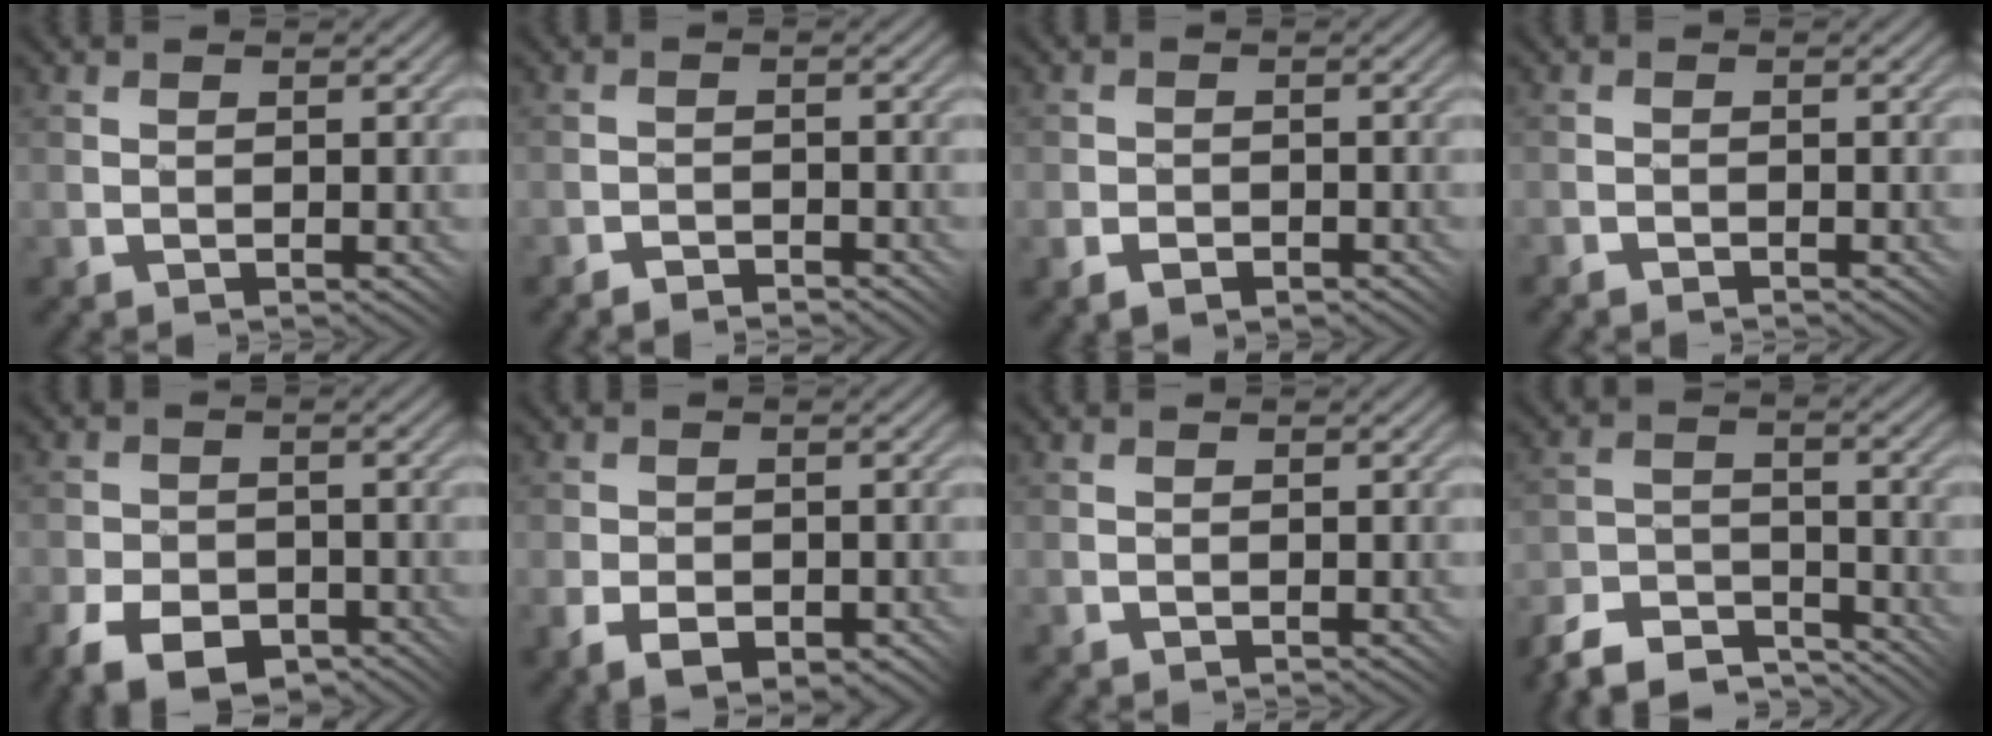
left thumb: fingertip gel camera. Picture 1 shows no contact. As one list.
[{"total": 1.6, "force": [-1.6, 0.0, -0.1], "torque": [0.007, 0.010, -0.035]}, {"total": 1.7, "force": [-1.3, 0.9, 0.6], "torque": [-0.010, 0.000, -0.029]}, {"total": 1.0, "force": [-1.0, -0.1, -0.3], "torque": [0.007, 0.005, -0.023]}, {"total": 6.8, "force": [-4.5, 3.8, 3.4], "torque": [-0.068, -0.011, -0.079]}, {"total": 4.3, "force": [-2.1, 2.7, 2.7], "torque": [-0.047, -0.014, -0.035]}, {"total": 0.0}, {"total": 8.7, "force": [-7.9, 2.5, 2.7], "torque": [-0.053, -0.003, -0.145]}]